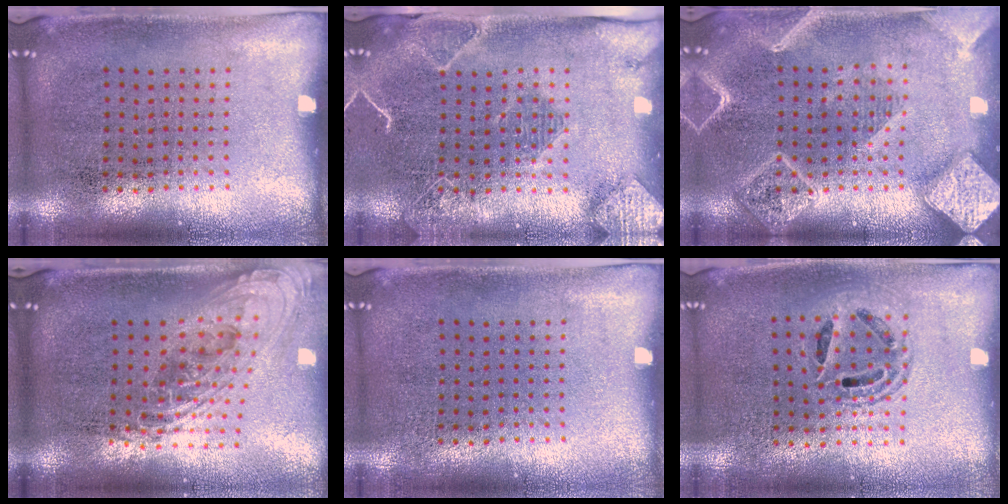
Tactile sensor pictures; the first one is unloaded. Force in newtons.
{"total": 2.1, "press": 2.0, "slide": 0.5}
{"total": 2.8, "press": 2.8, "slide": 0.3}
{"total": 2.2, "press": 1.6, "slide": 1.6}
{"total": 0.0}
{"total": 1.4, "press": 1.2, "slide": 0.7}